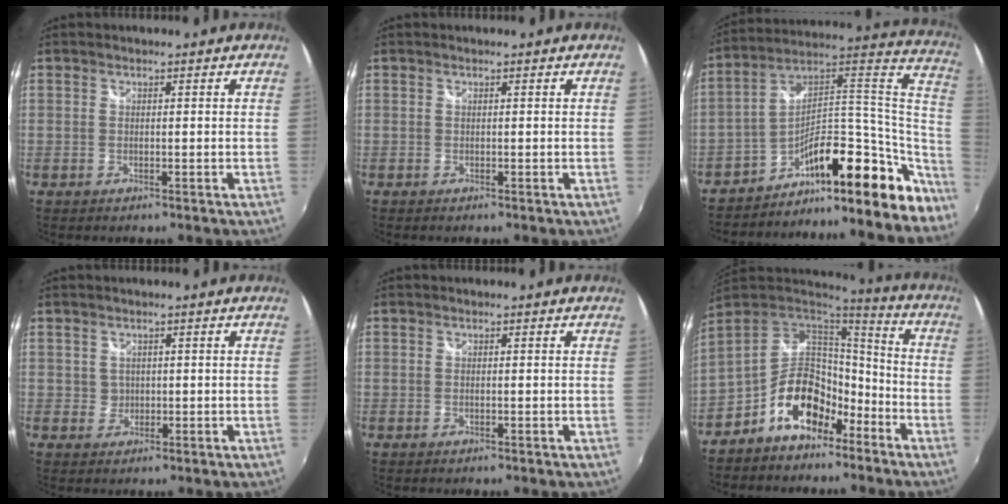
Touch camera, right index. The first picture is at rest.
{"total": 0.0}
{"total": 22.2, "force": [-13.9, 10.3, 14.0], "torque": [-0.172, 0.056, -0.206]}
{"total": 1.6, "force": [0.4, 1.5, 0.1], "torque": [0.004, 0.004, 0.007]}
{"total": 0.0}
{"total": 13.5, "force": [-8.0, 7.9, 7.4], "torque": [-0.138, 0.040, -0.130]}